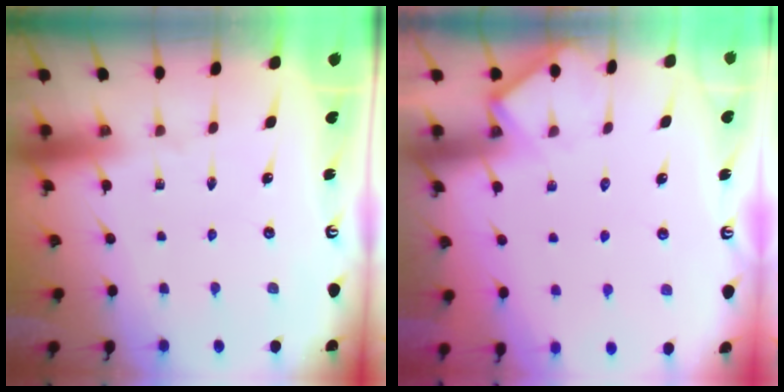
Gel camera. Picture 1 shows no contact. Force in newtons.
{"total": 7.1, "press": 7.0, "slide": 0.3}